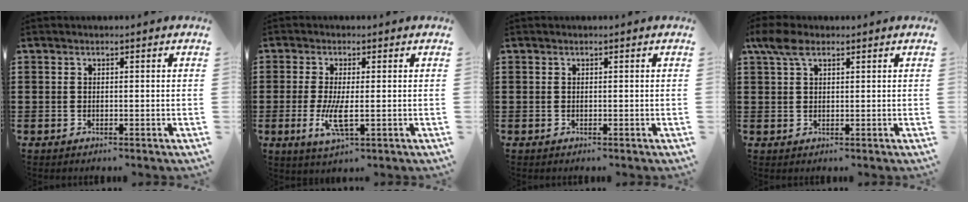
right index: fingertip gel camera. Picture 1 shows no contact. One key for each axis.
{"total": 5.4, "fx": -1.1, "fy": 1.1, "fz": 5.2, "tx": -0.108, "ty": -0.015, "tz": -0.023}
{"total": 0.0}
{"total": 4.6, "fx": 2.3, "fy": 2.4, "fz": 3.2, "tx": -0.073, "ty": 0.011, "tz": 0.042}